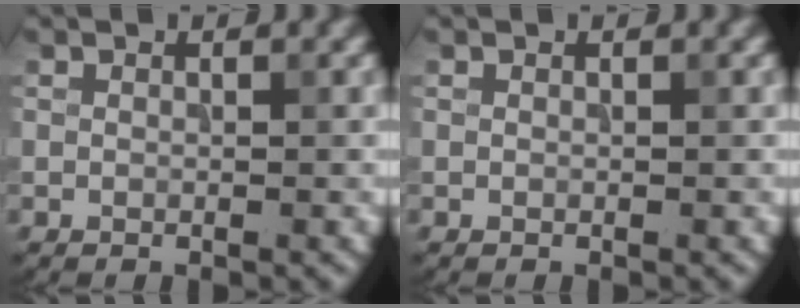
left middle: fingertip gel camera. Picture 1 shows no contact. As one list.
[{"total": 0.0}]